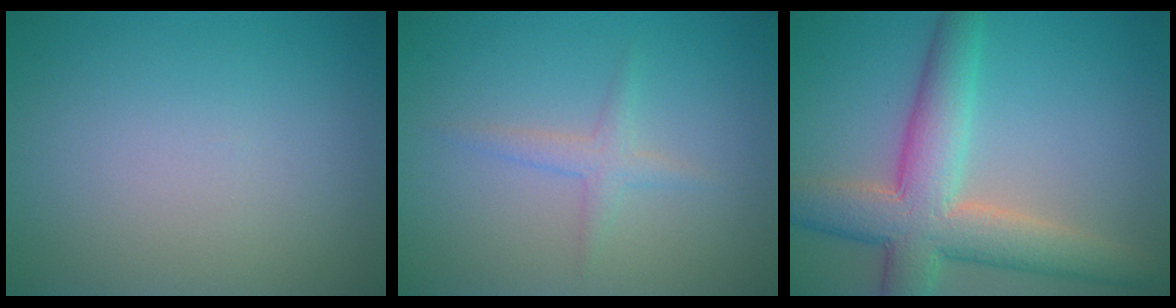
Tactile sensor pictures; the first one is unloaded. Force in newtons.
{"total": 1.6, "press": 1.6, "slide": 0.0}
{"total": 8.0, "press": 8.0, "slide": 0.4}